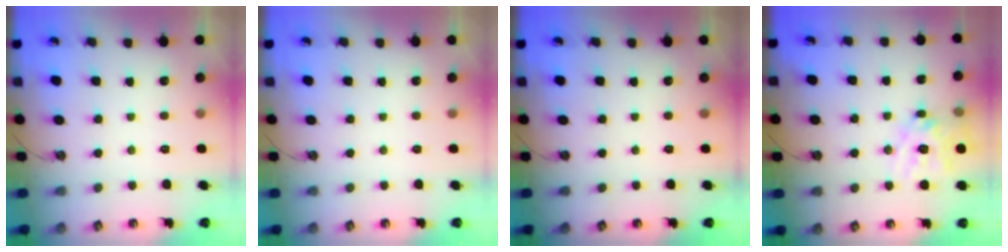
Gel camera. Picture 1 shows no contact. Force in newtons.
{"total": 0.0}
{"total": 0.0}
{"total": 14.9, "press": 14.8, "slide": 1.3}